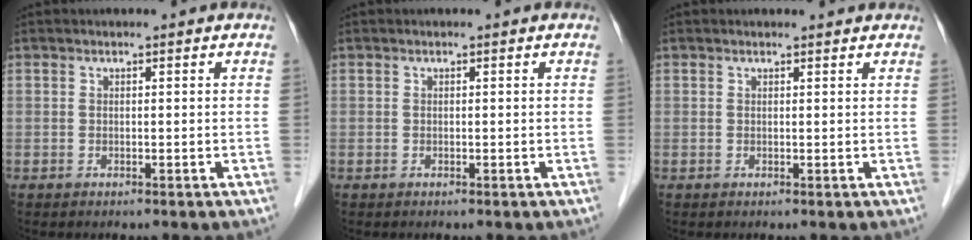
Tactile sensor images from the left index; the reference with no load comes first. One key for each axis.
{"total": 0.0}
{"total": 1.6, "fx": 1.6, "fy": 0.2, "fz": 0.1, "tx": -0.011, "ty": 0.005, "tz": 0.018}